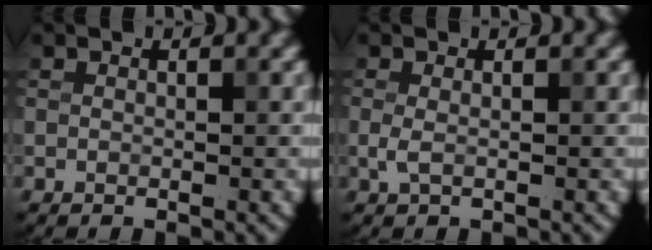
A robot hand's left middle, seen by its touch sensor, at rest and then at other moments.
{"total": 1.0, "force": [0.0, 0.4, 1.0], "torque": [-0.024, -0.002, -0.003]}